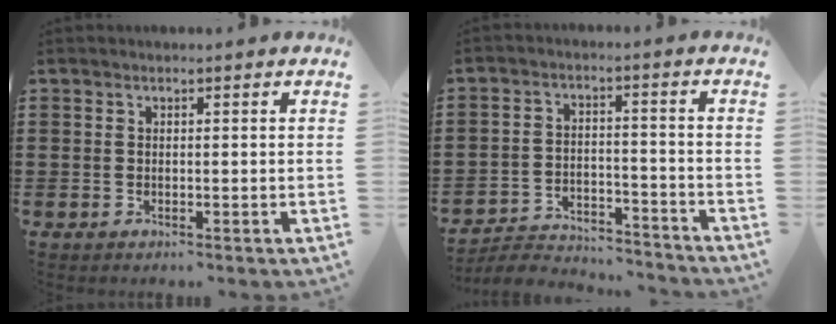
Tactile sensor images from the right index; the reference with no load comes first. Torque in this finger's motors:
{"motor_torque": [-0.85, -0.68, 0.07, -0.01]}